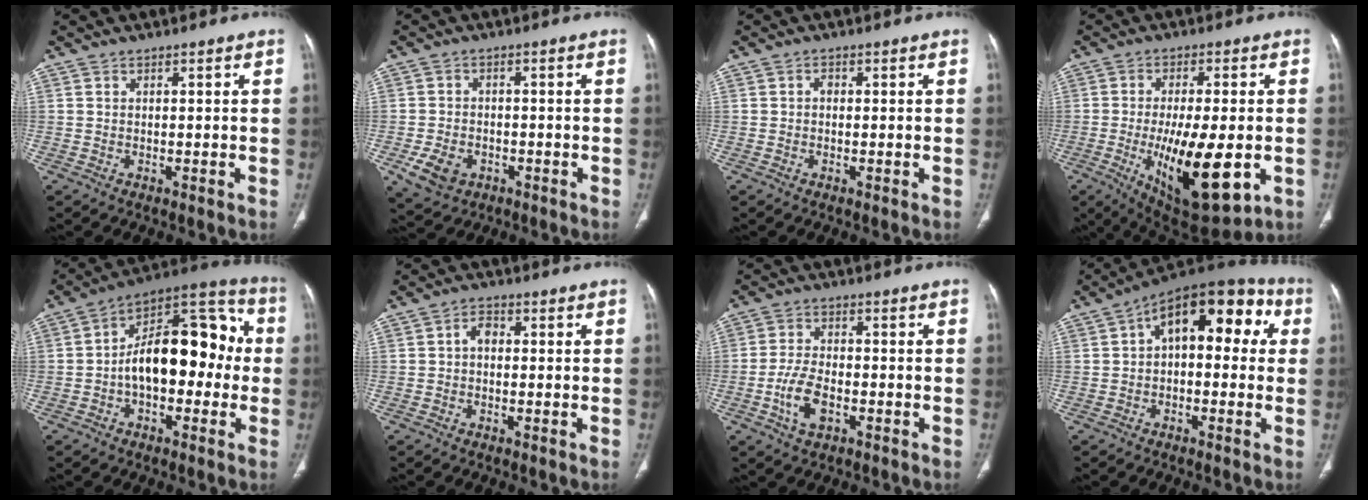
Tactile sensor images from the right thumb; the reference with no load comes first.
{"total": 6.5, "force": [-2.6, 4.8, 3.5], "torque": [-0.062, 0.011, -0.036]}
{"total": 0.8, "force": [-0.1, 0.6, 0.5], "torque": [-0.006, 0.003, -0.006]}
{"total": 18.8, "force": [-4.3, 7.0, 17.0], "torque": [-0.279, -0.017, -0.048]}
{"total": 19.4, "force": [-0.9, 10.9, 16.0], "torque": [-0.212, 0.057, -0.023]}
{"total": 2.6, "force": [0.0, 1.8, 1.9], "torque": [-0.024, 0.010, -0.007]}
{"total": 6.8, "force": [-2.5, 3.7, 5.2], "torque": [-0.106, 0.012, -0.048]}
{"total": 15.9, "force": [3.2, 8.8, 12.8], "torque": [-0.129, 0.048, 0.034]}